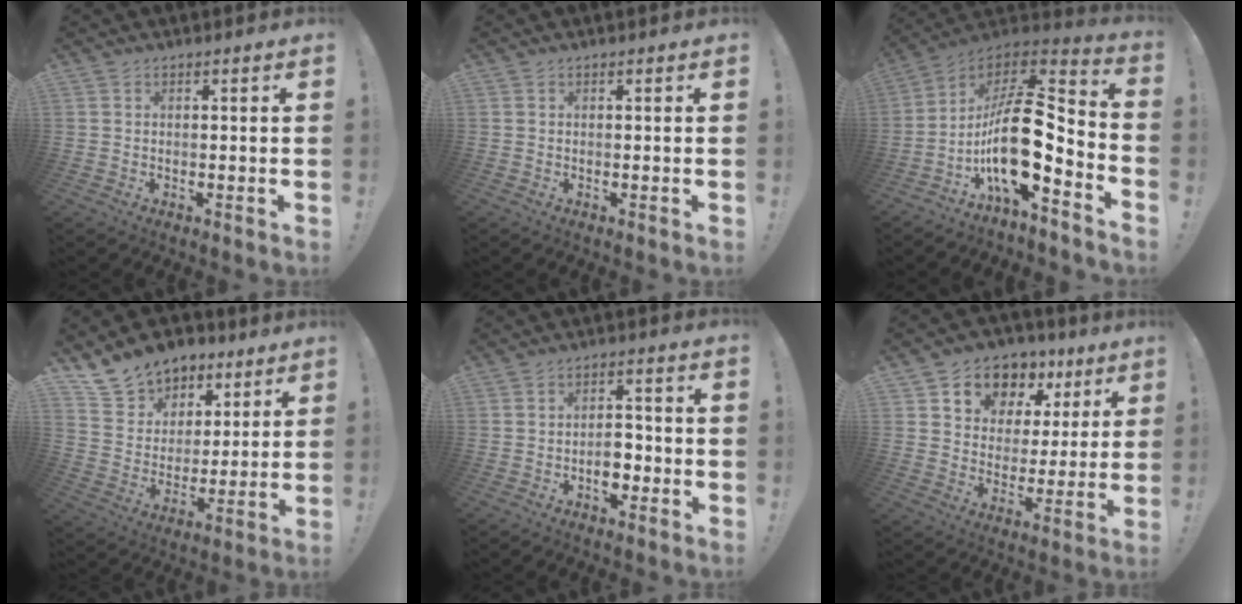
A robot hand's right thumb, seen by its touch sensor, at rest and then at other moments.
{"total": 0.0}
{"total": 19.5, "force": [-4.1, 8.0, 17.3], "torque": [-0.326, 0.011, -0.066]}
{"total": 13.3, "force": [9.3, 9.1, 2.9], "torque": [-0.051, -0.067, 0.184]}
{"total": 6.7, "force": [-2.5, 4.1, 4.6], "torque": [-0.073, 0.012, -0.045]}
{"total": 10.7, "force": [6.2, 8.2, 3.1], "torque": [-0.041, -0.048, 0.119]}